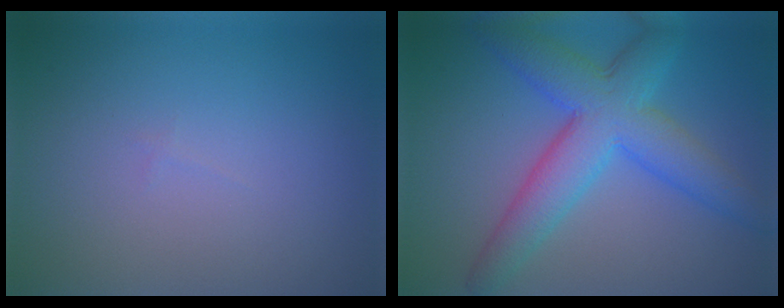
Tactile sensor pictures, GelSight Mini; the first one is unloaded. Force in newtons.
{"total": 7.7, "press": 7.7, "slide": 0.2}